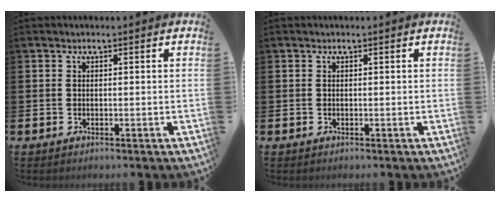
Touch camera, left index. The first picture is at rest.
{"total": 0.0}